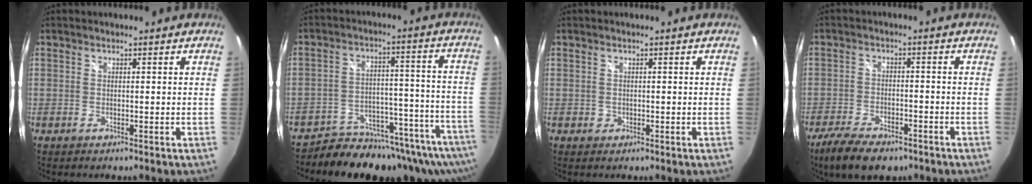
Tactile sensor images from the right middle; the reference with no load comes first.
{"total": 21.3, "force": [-18.2, 7.2, 8.3], "torque": [-0.125, -0.005, -0.232]}
{"total": 0.7, "force": [-0.2, 0.7, 0.1], "torque": [0.000, -0.002, -0.002]}
{"total": 11.1, "force": [-8.3, 4.3, 6.1], "torque": [-0.146, -0.025, -0.141]}